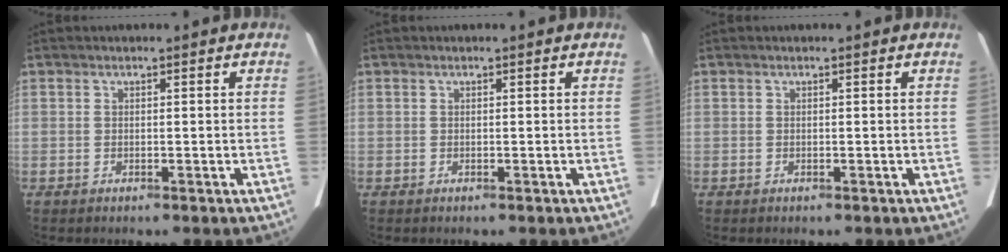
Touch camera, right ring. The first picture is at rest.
{"total": 0.0}
{"total": 0.0}